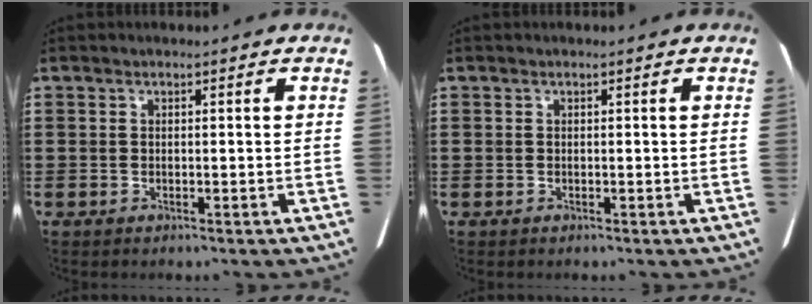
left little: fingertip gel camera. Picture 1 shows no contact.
{"total": 0.0}